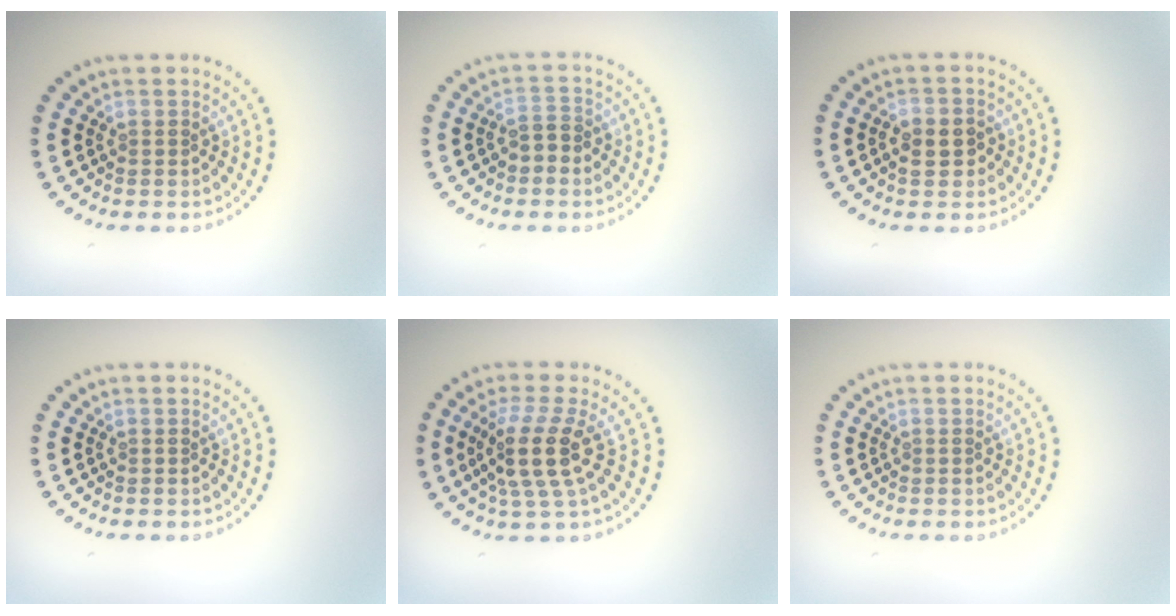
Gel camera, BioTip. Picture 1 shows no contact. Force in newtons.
{"total": 1.9, "press": 1.8, "slide": 0.6}
{"total": 2.6, "press": 2.5, "slide": 0.5}
{"total": 0.0}
{"total": 4.3, "press": 3.4, "slide": 2.7}
{"total": 0.0}